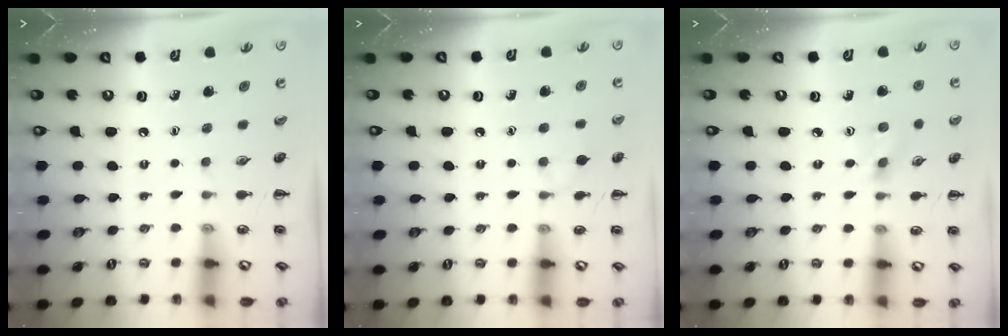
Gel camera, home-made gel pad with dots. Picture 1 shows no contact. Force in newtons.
{"total": 5.2, "press": 5.0, "slide": 1.6}
{"total": 1.1, "press": 1.0, "slide": 0.5}